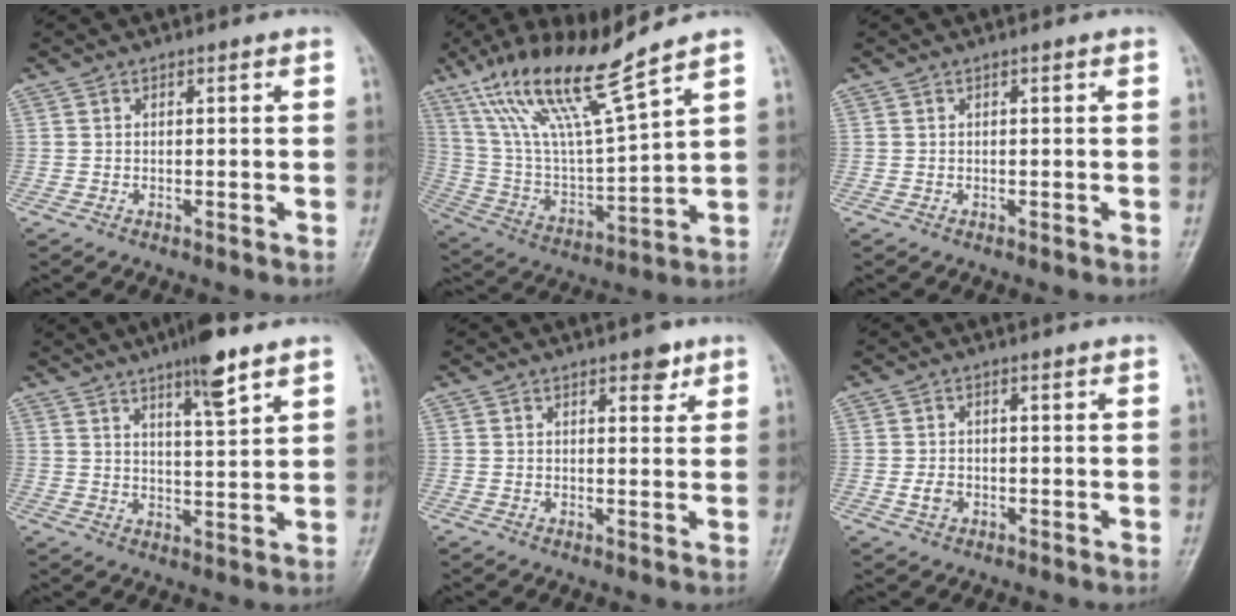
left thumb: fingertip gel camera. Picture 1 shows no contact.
{"total": 17.8, "force": [12.4, 1.8, 12.7], "torque": [-0.229, -0.057, 0.244]}
{"total": 0.0}
{"total": 8.2, "force": [5.3, 1.2, 6.1], "torque": [-0.092, -0.029, 0.086]}
{"total": 2.9, "force": [1.9, 1.4, 1.7], "torque": [-0.007, -0.008, 0.024]}
{"total": 2.3, "force": [-0.6, 1.7, 1.4], "torque": [-0.023, 0.004, -0.012]}